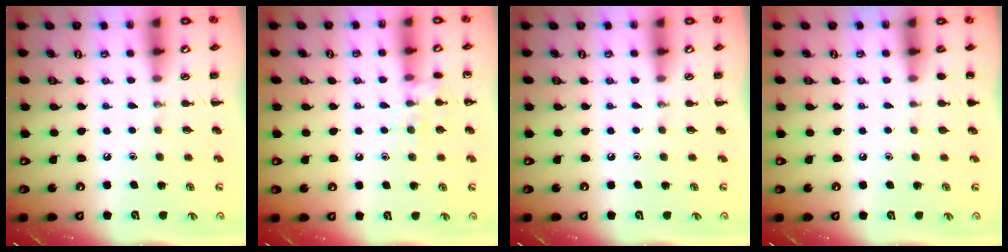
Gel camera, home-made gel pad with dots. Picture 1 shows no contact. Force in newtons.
{"total": 7.6, "press": 7.5, "slide": 1.0}
{"total": 0.0}
{"total": 1.2, "press": 1.2, "slide": 0.1}